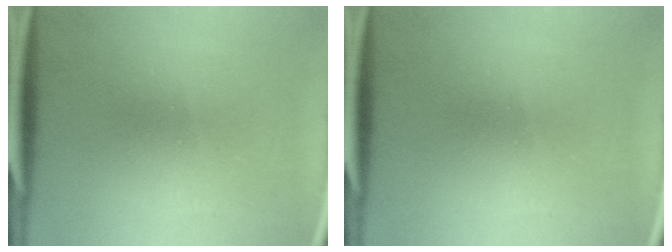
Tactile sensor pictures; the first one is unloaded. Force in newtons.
{"total": 0.0}